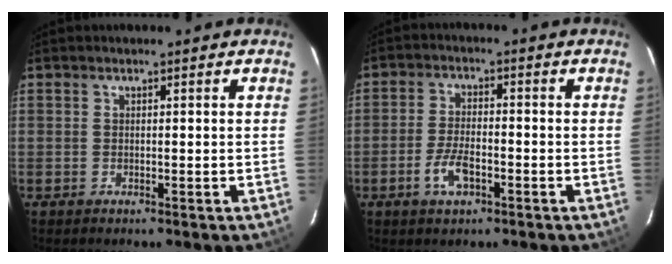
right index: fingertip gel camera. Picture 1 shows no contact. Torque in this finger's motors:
{"motor_torque": [0.13, -0.04, 0.13, 0.03]}